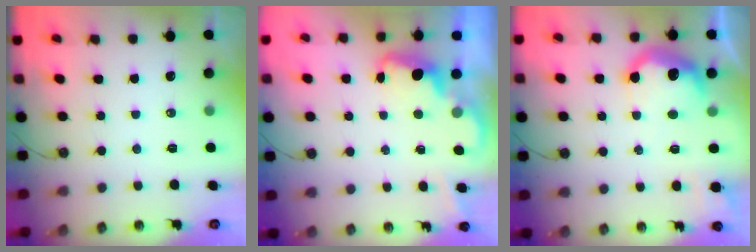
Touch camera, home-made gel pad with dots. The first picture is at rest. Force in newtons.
{"total": 2.3, "press": 2.2, "slide": 0.5}
{"total": 12.2, "press": 12.2, "slide": 0.9}